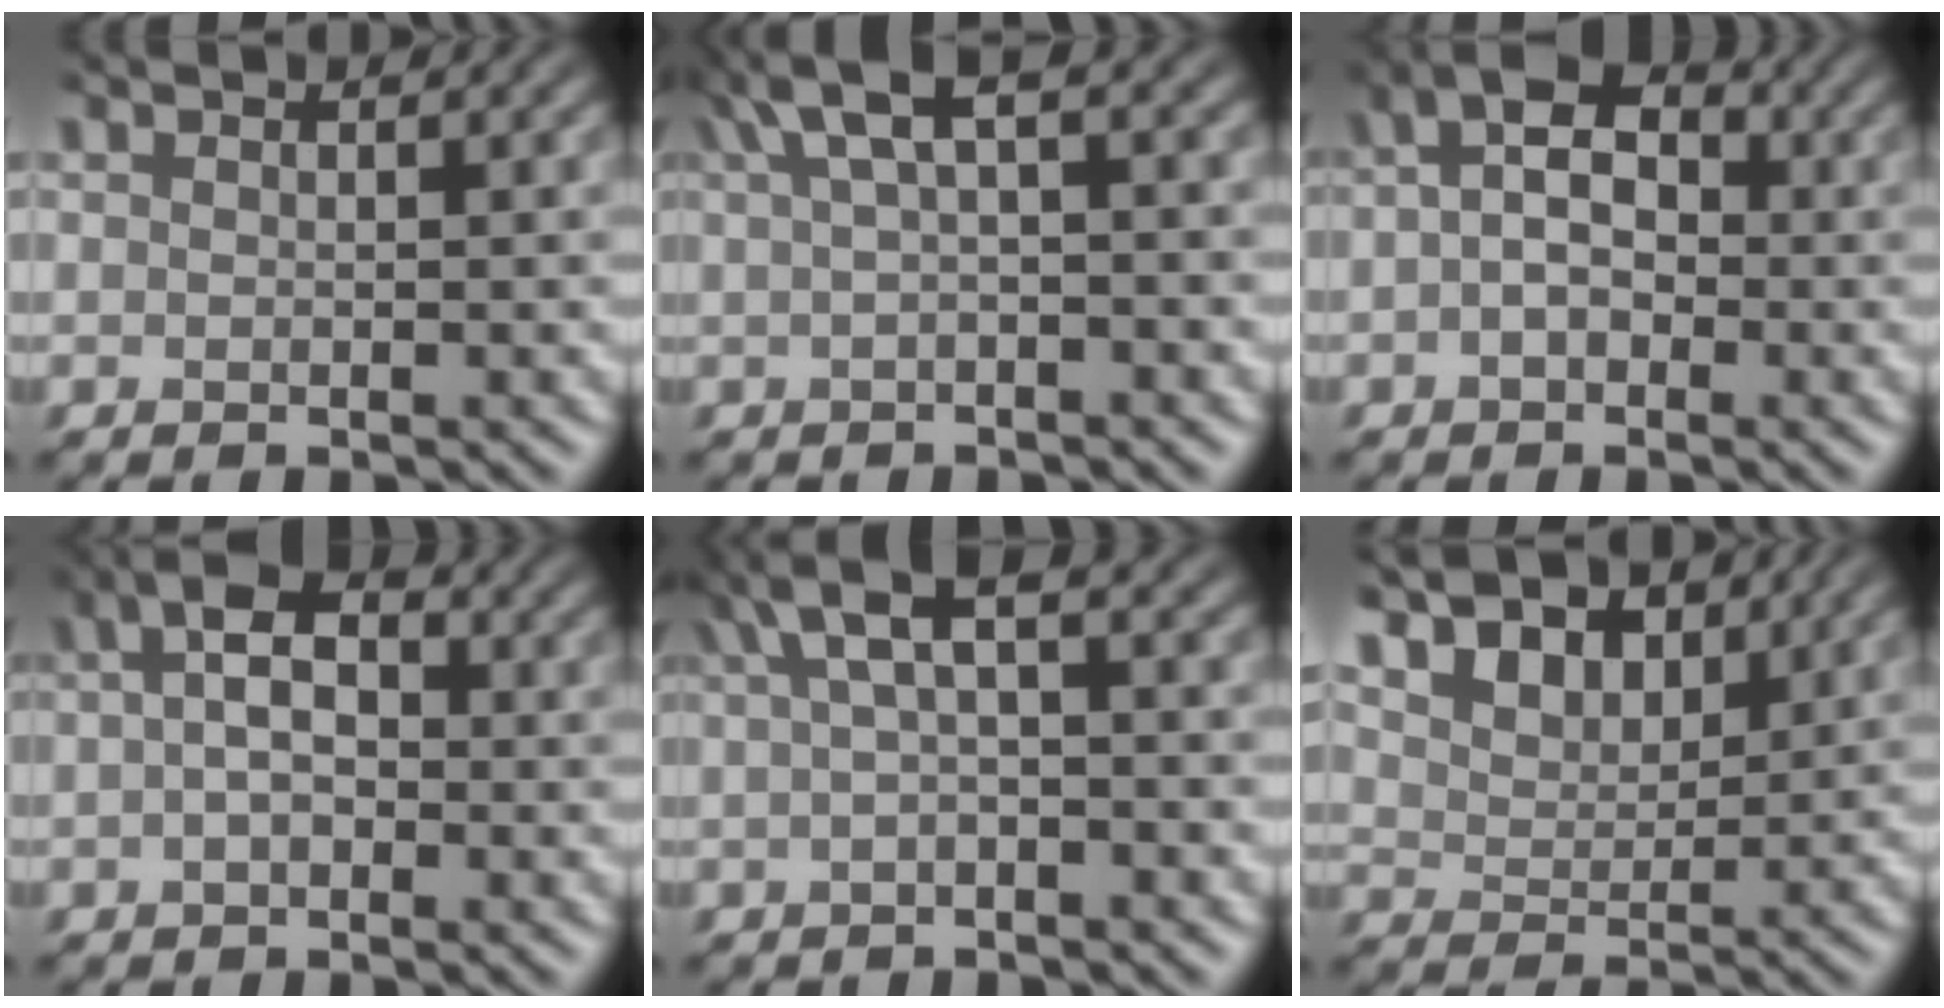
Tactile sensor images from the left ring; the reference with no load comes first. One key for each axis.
{"total": 3.5, "fx": 1.3, "fy": 0.7, "fz": 3.2, "tx": -0.050, "ty": 0.011, "tz": 0.021}
{"total": 4.5, "fx": 0.3, "fy": 3.0, "fz": 3.4, "tx": -0.050, "ty": 0.017, "tz": -0.007}
{"total": 3.9, "fx": 0.3, "fy": 2.3, "fz": 3.1, "tx": -0.057, "ty": 0.013, "tz": -0.005}
{"total": 3.7, "fx": 1.0, "fy": 0.9, "fz": 3.4, "tx": -0.051, "ty": 0.012, "tz": 0.012}
{"total": 6.9, "fx": 4.7, "fy": 4.0, "fz": 3.2, "tx": -0.081, "ty": 0.014, "tz": 0.076}